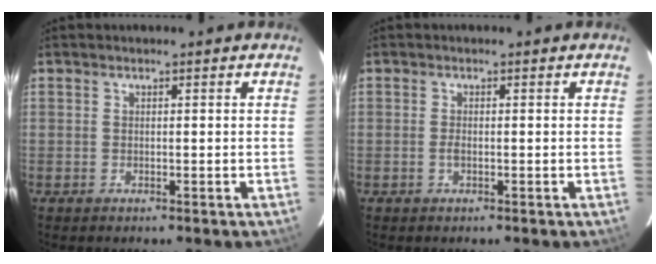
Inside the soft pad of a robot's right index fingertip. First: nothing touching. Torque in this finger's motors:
{"motor_torque": [0.05, 0.05, 0.09, 0.01]}